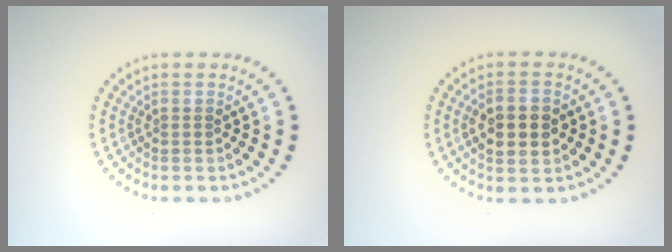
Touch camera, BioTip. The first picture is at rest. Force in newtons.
{"total": 4.4, "press": 4.4, "slide": 0.1}